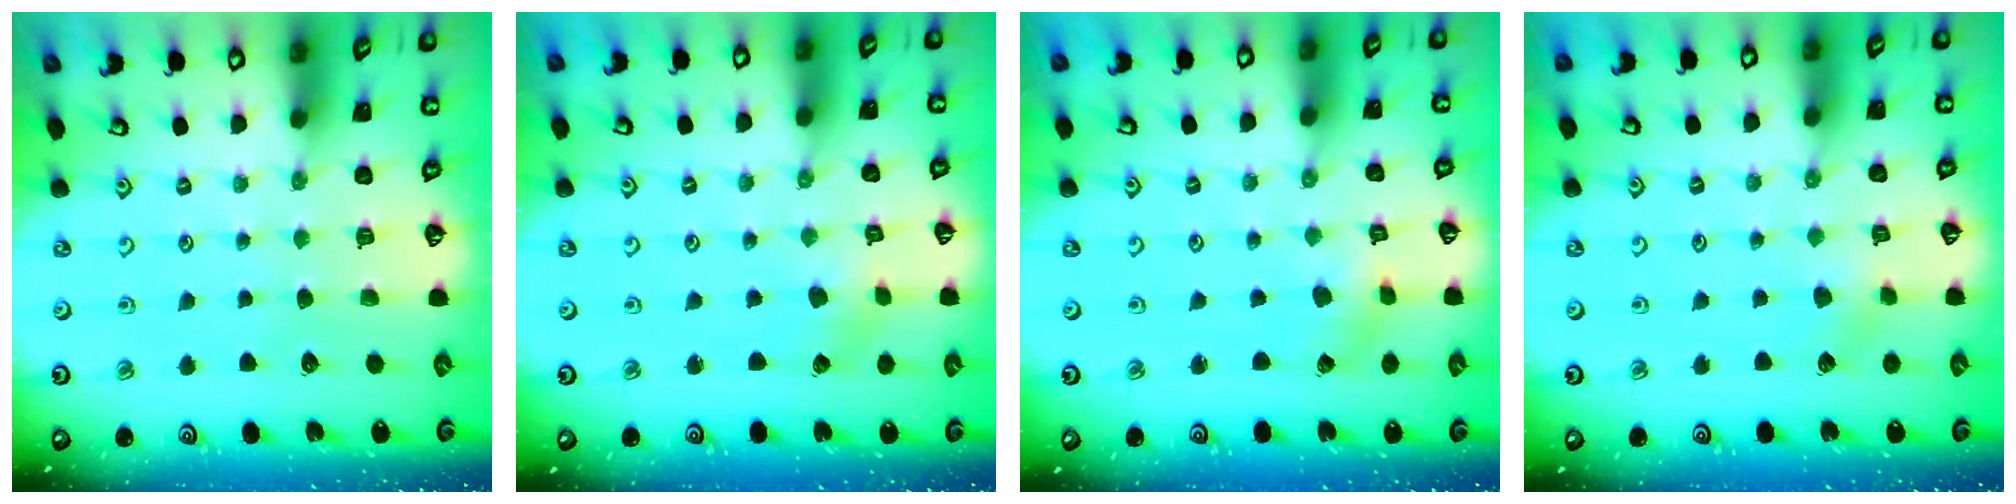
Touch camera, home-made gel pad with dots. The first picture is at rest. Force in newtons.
{"total": 1.7, "press": 1.7, "slide": 0.2}
{"total": 1.3, "press": 1.2, "slide": 0.3}
{"total": 2.9, "press": 2.8, "slide": 0.2}